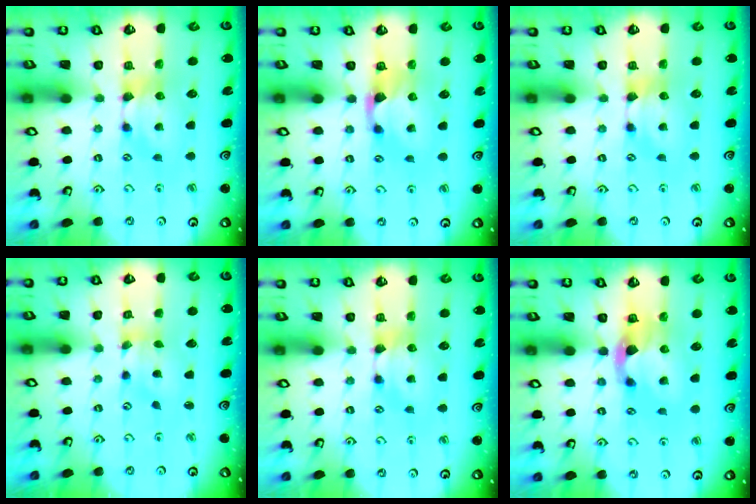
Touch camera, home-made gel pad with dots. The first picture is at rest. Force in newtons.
{"total": 1.5, "press": 1.2, "slide": 0.9}
{"total": 0.0}
{"total": 2.7, "press": 2.4, "slide": 1.3}
{"total": 0.0}
{"total": 3.0, "press": 2.7, "slide": 1.4}